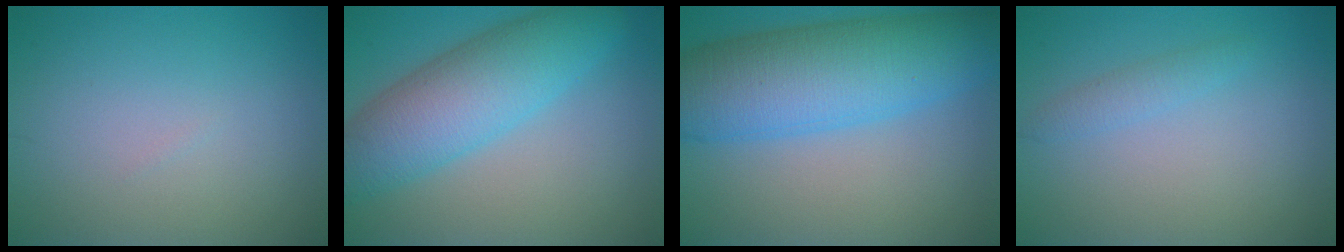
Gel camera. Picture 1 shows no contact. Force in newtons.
{"total": 7.9, "press": 7.9, "slide": 0.1}
{"total": 10.7, "press": 10.7, "slide": 0.3}
{"total": 1.3, "press": 1.3, "slide": 0.1}